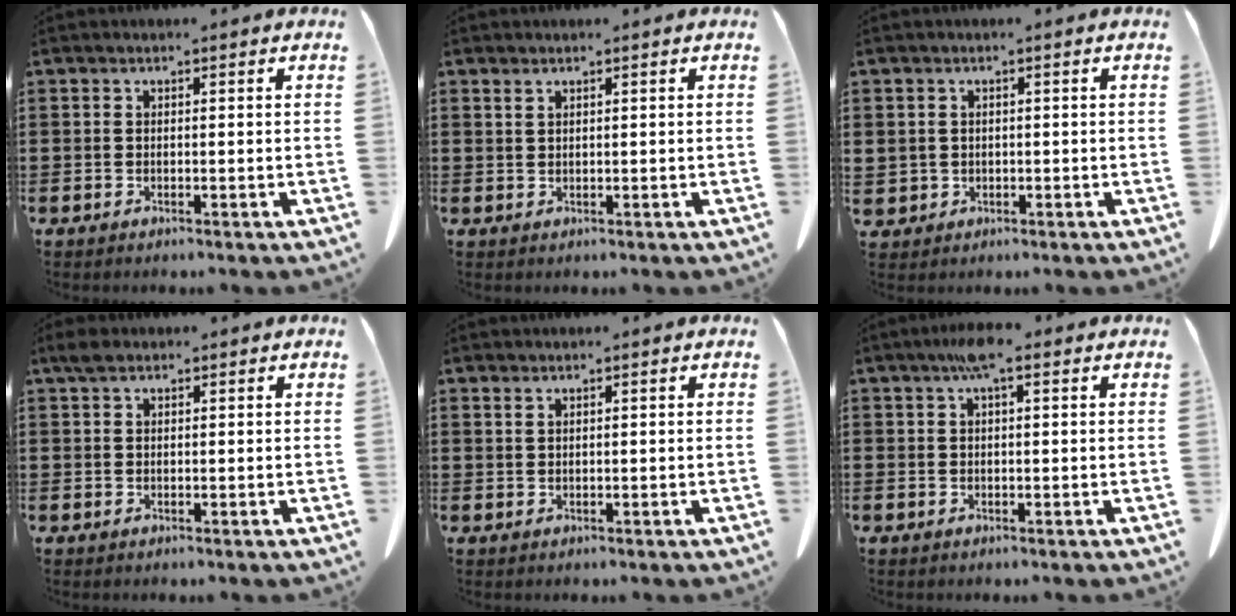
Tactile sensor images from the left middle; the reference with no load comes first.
{"total": 0.8, "force": [0.7, 0.1, 0.4], "torque": [-0.012, -0.002, 0.014]}
{"total": 1.2, "force": [0.4, 1.2, 0.0], "torque": [-0.008, 0.003, 0.006]}
{"total": 1.6, "force": [1.0, 0.9, 0.9], "torque": [-0.022, 0.005, 0.018]}
{"total": 0.7, "force": [0.6, 0.1, 0.4], "torque": [-0.011, -0.002, 0.012]}
{"total": 3.8, "force": [1.4, 1.2, 3.4], "torque": [-0.064, 0.006, 0.020]}